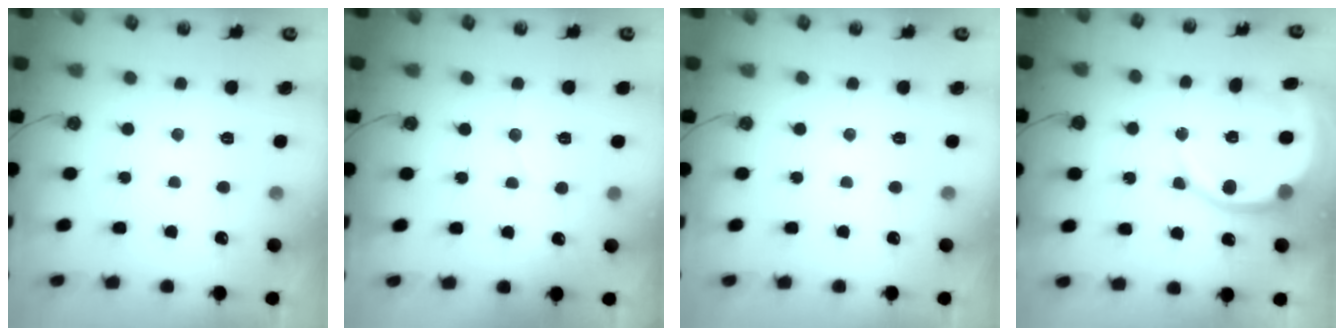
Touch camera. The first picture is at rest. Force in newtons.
{"total": 3.7, "press": 3.6, "slide": 0.9}
{"total": 0.0}
{"total": 11.8, "press": 11.6, "slide": 2.0}